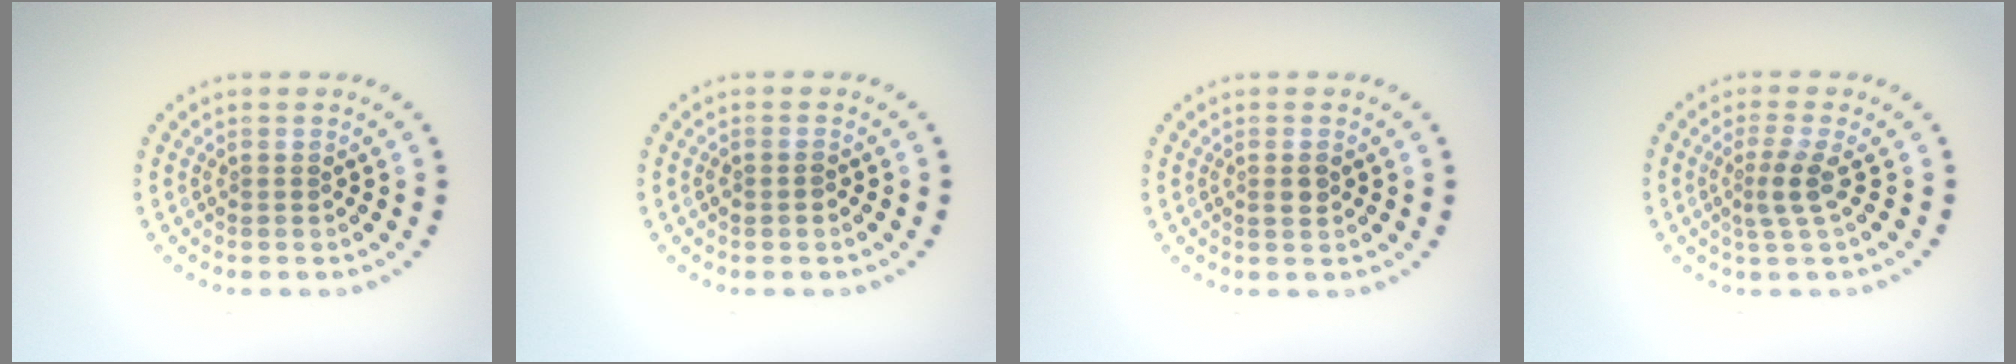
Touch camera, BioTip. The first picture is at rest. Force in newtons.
{"total": 0.8, "press": 0.7, "slide": 0.2}
{"total": 1.1, "press": 1.0, "slide": 0.3}
{"total": 2.3, "press": 1.7, "slide": 1.6}